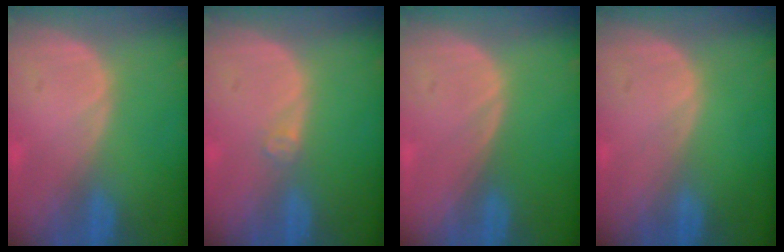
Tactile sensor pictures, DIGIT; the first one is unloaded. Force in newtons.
{"total": 1.3, "press": 1.1, "slide": 0.7}
{"total": 0.0}
{"total": 0.0}